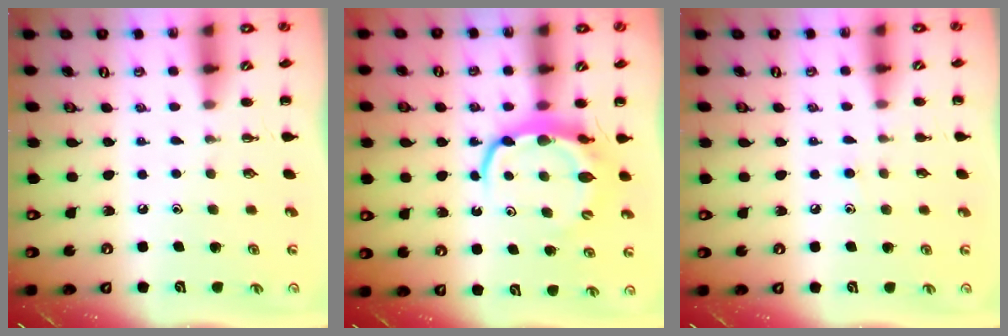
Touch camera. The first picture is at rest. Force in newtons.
{"total": 7.4, "press": 7.3, "slide": 1.0}
{"total": 6.2, "press": 5.7, "slide": 2.4}